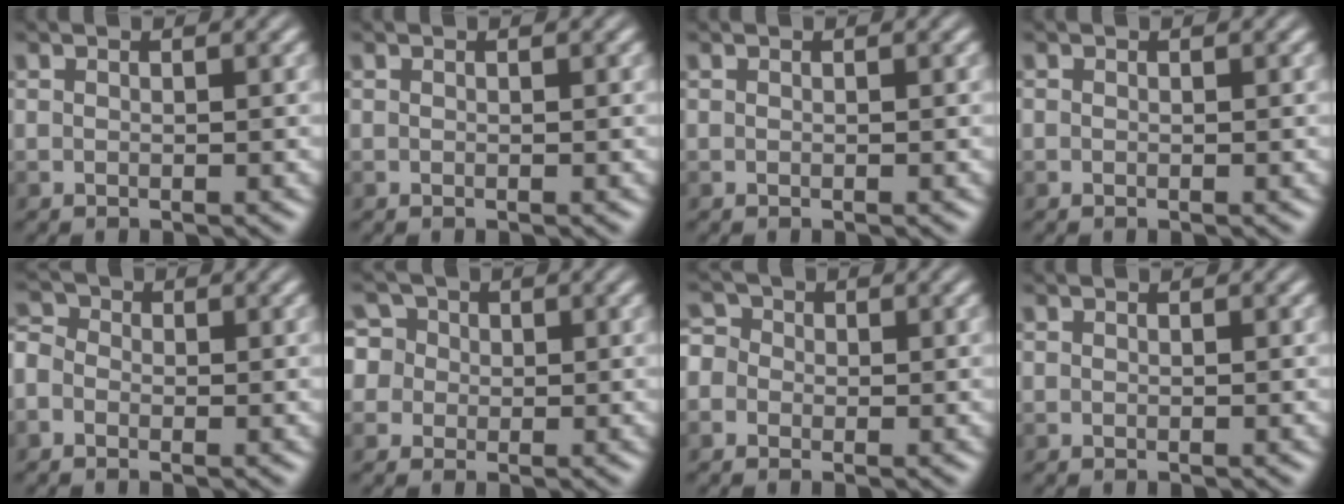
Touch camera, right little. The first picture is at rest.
{"total": 0.0}
{"total": 0.0}
{"total": 0.0}
{"total": 2.3, "force": [-0.5, 1.9, 1.1], "torque": [-0.018, 0.012, -0.023]}
{"total": 6.2, "force": [2.2, 5.2, 2.6], "torque": [-0.036, 0.034, 0.004]}
{"total": 2.8, "force": [0.0, 2.6, 1.1], "torque": [-0.006, 0.021, -0.028]}
{"total": 0.0}